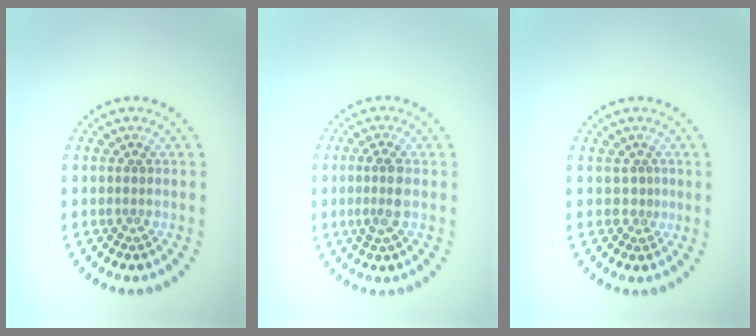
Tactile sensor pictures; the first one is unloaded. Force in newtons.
{"total": 2.2, "press": 2.0, "slide": 0.8}
{"total": 0.6, "press": 0.1, "slide": 0.6}